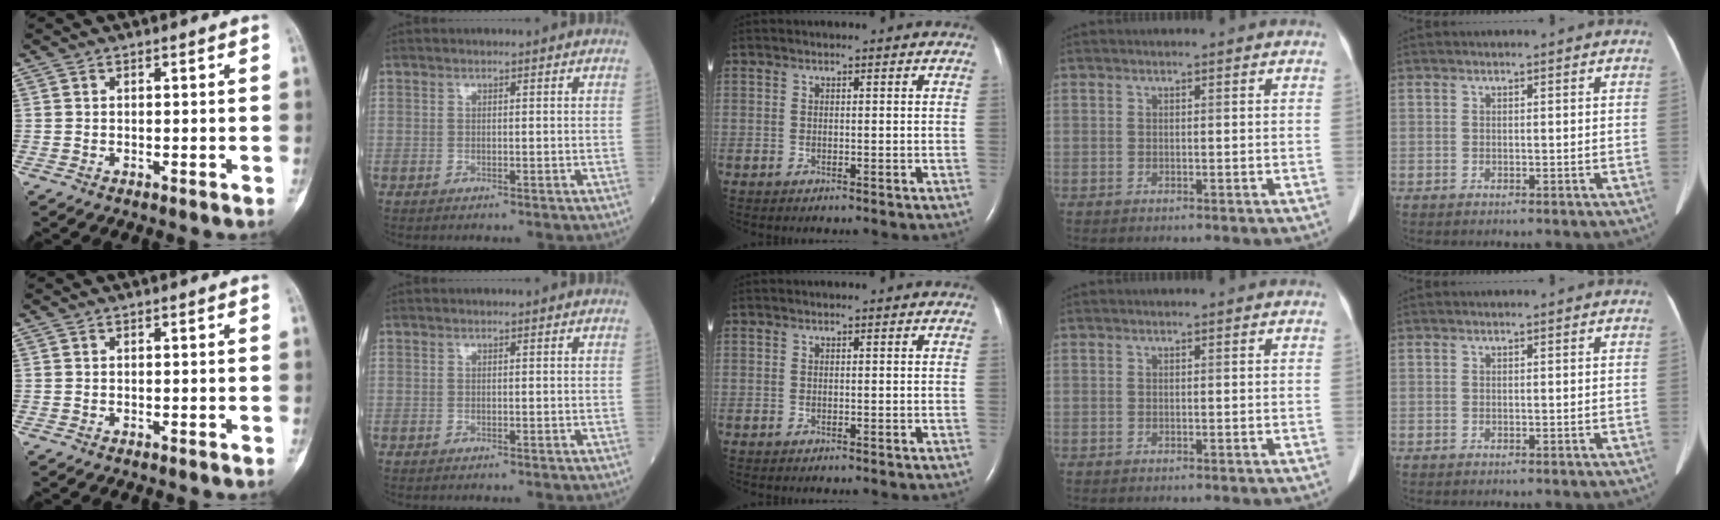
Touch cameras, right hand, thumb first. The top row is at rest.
{}